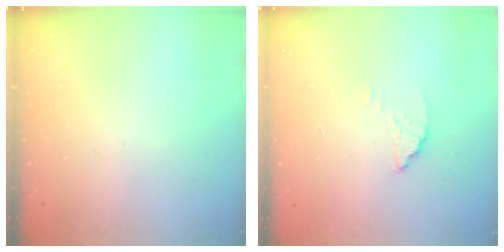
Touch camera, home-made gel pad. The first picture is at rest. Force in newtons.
{"total": 1.5, "press": 1.5, "slide": 0.1}